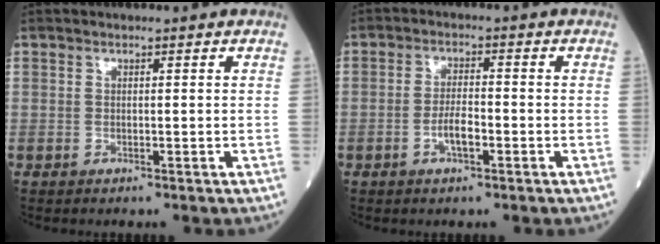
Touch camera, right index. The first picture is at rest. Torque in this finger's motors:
{"motor_torque": [0.56, -0.33, 0.26, 0.07]}